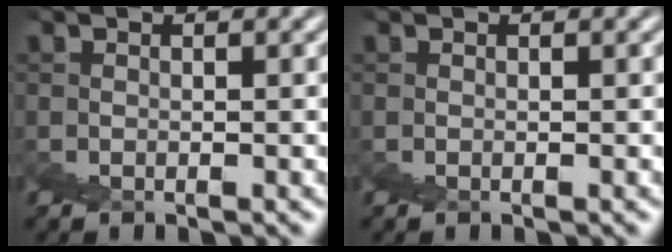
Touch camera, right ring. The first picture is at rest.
{"total": 0.0}